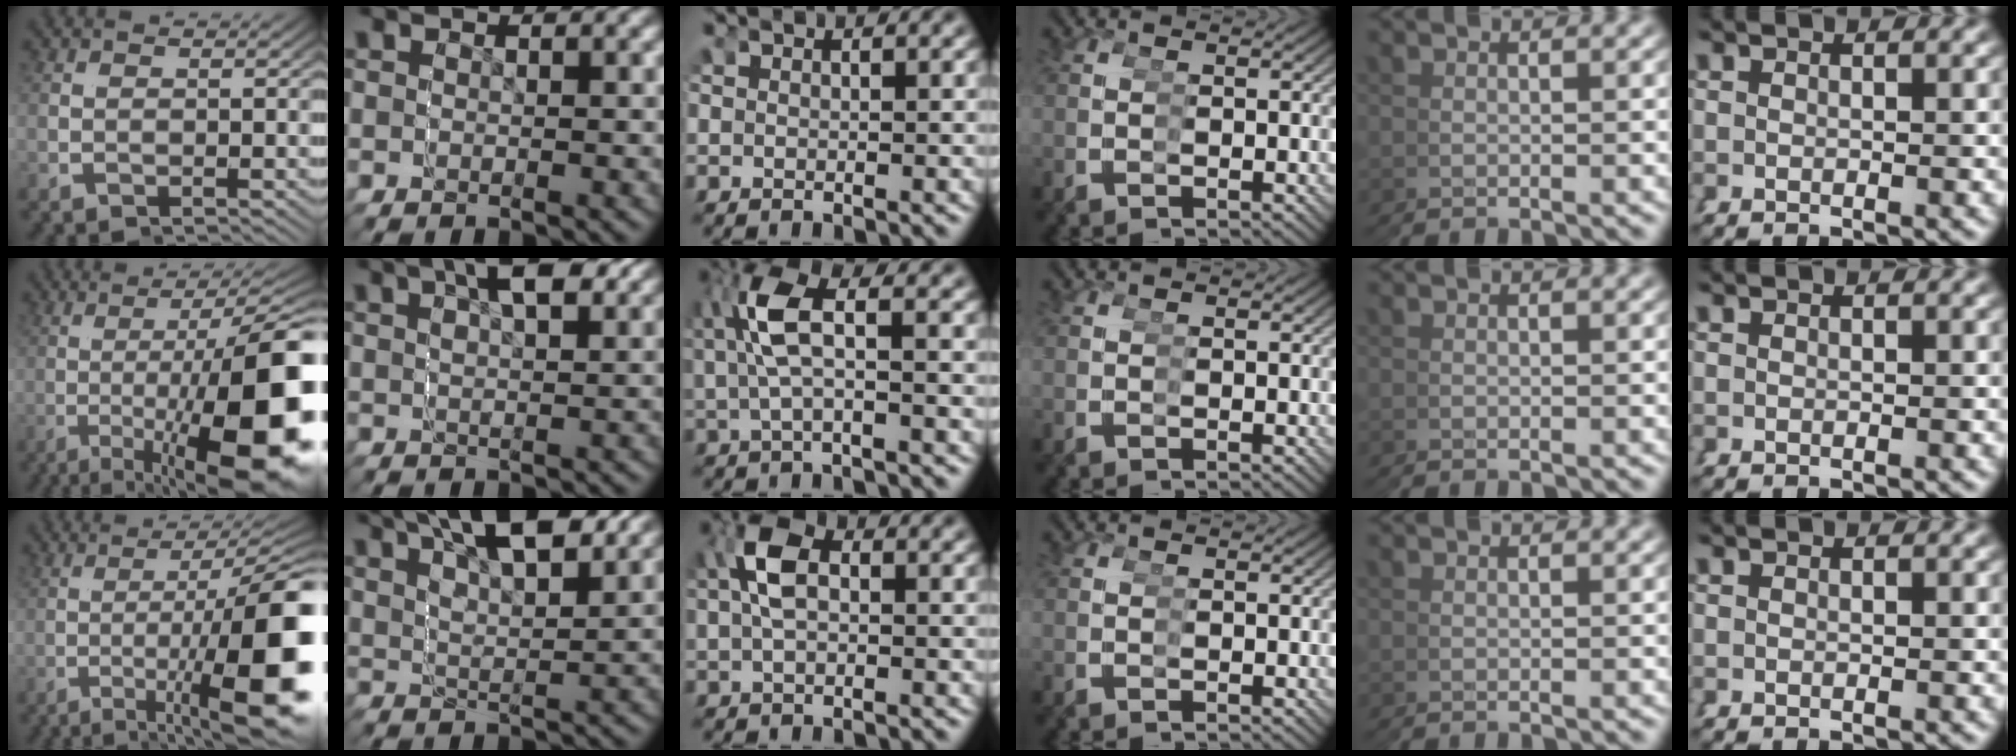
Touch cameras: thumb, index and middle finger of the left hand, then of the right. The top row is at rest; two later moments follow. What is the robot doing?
{"motion": "grasp_and_lifting", "object": "screwdriver"}